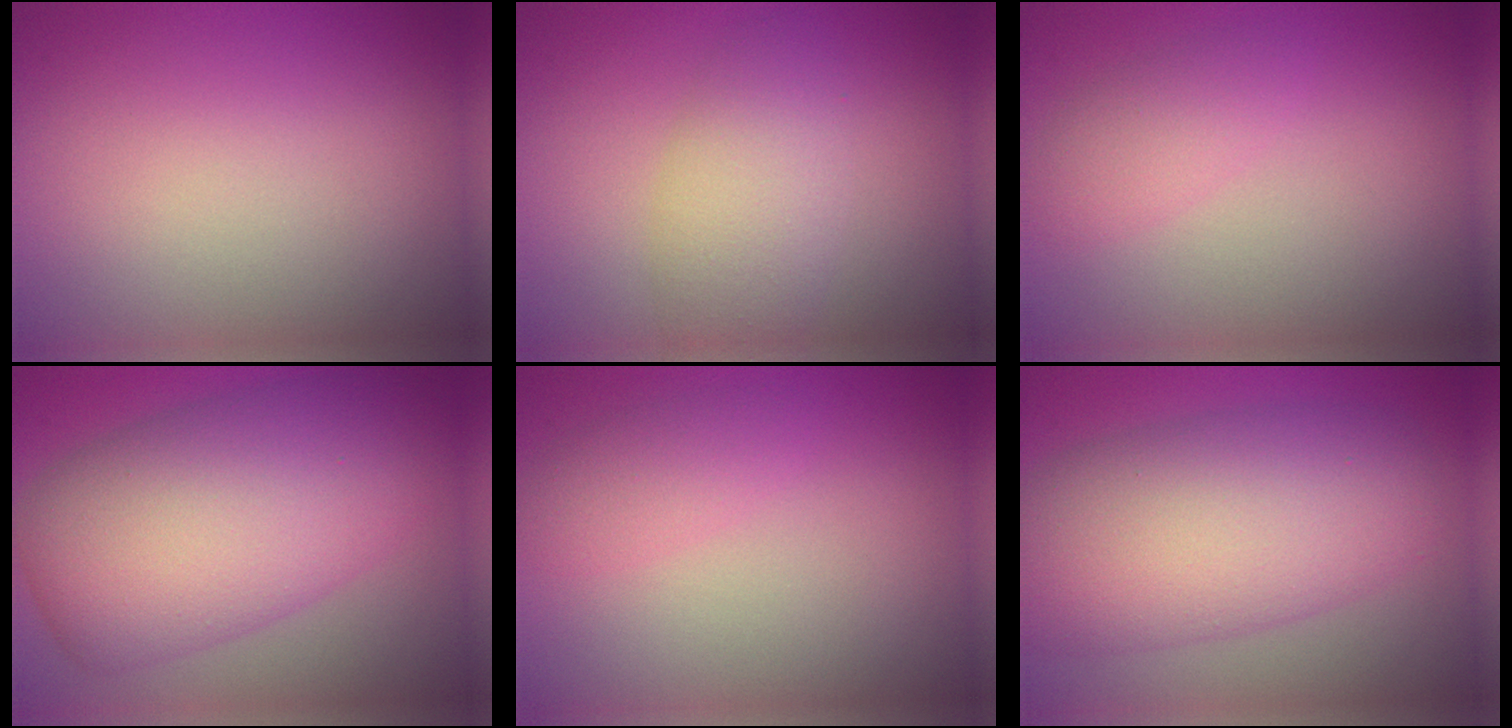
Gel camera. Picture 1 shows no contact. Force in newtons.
{"total": 4.2, "press": 4.2, "slide": 0.2}
{"total": 1.9, "press": 1.9, "slide": 0.1}
{"total": 11.6, "press": 11.6, "slide": 0.3}
{"total": 1.7, "press": 1.7, "slide": 0.1}
{"total": 10.0, "press": 10.0, "slide": 0.4}